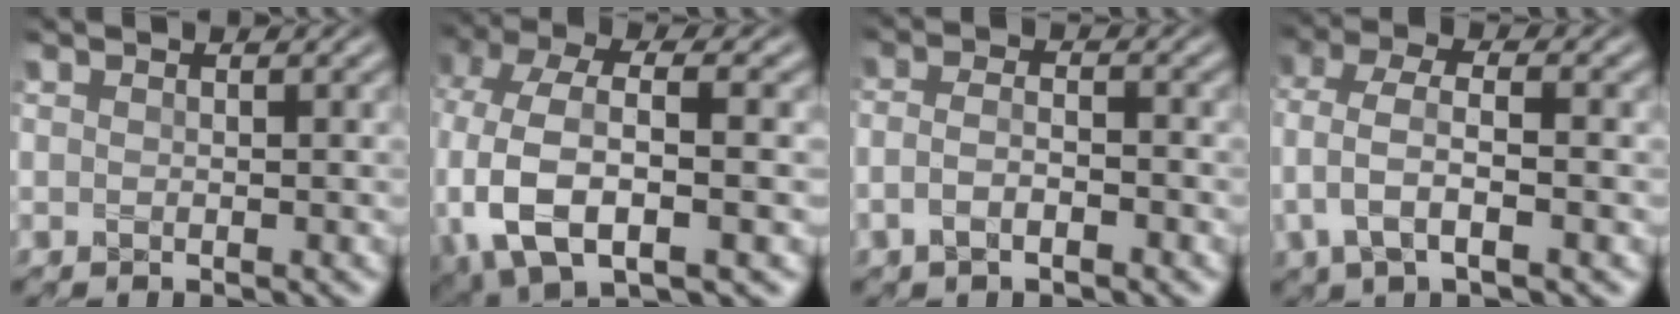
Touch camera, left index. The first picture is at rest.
{"total": 10.2, "force": [-1.8, 5.5, 8.4], "torque": [-0.186, -0.007, -0.033]}
{"total": 2.6, "force": [-1.1, 1.0, 2.1], "torque": [-0.045, 0.000, -0.026]}
{"total": 4.7, "force": [-0.9, 2.0, 4.2], "torque": [-0.093, 0.007, -0.021]}